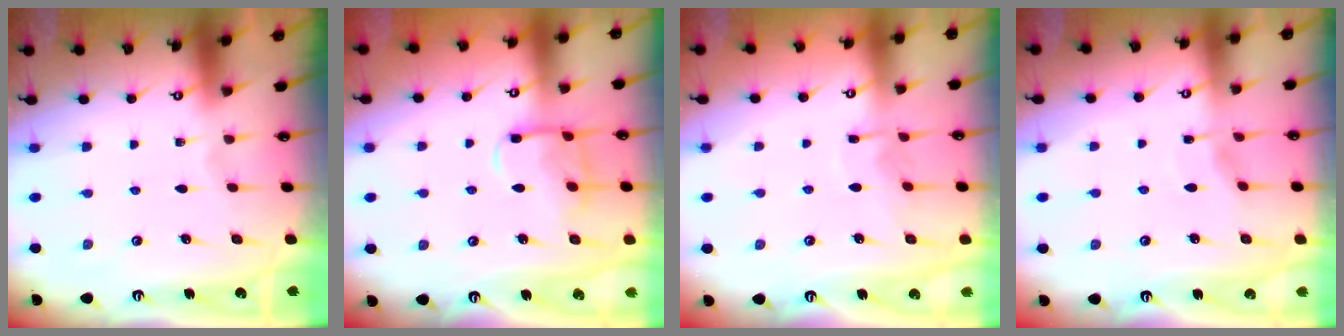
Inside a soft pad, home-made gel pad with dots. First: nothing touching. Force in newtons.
{"total": 10.0, "press": 10.0, "slide": 0.9}
{"total": 5.1, "press": 5.1, "slide": 0.2}
{"total": 3.0, "press": 2.9, "slide": 0.6}